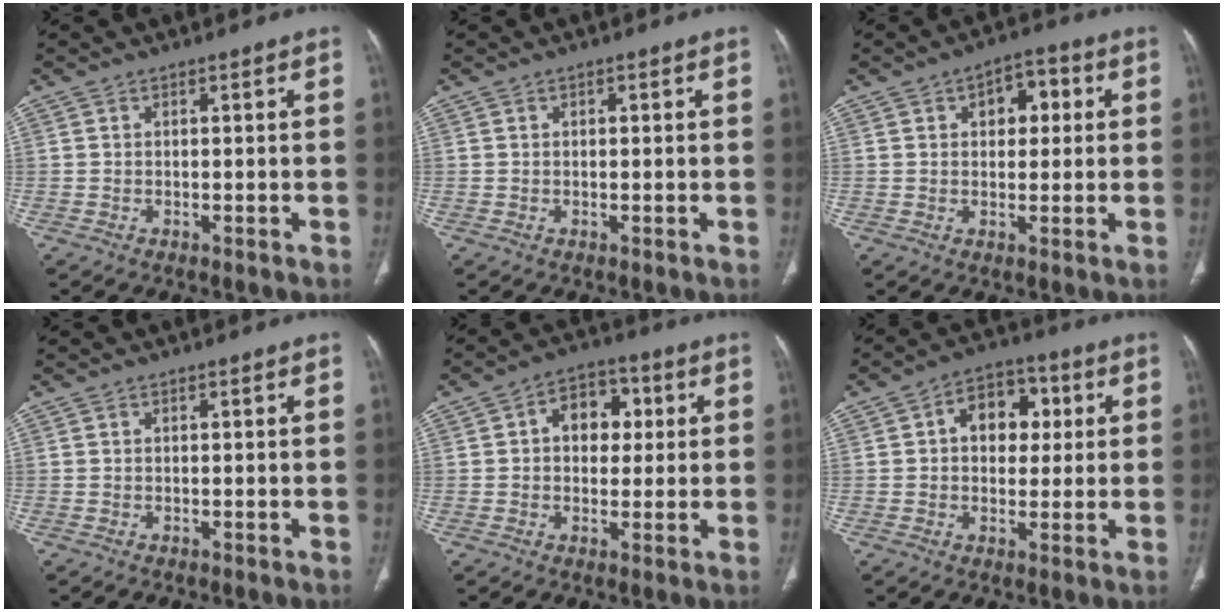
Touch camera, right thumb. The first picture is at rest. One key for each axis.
{"total": 0.6, "fx": 0.2, "fy": 0.4, "fz": 0.4, "tx": -0.004, "ty": 0.001, "tz": 0.003}
{"total": 6.8, "fx": 2.0, "fy": 4.3, "fz": 4.9, "tx": -0.038, "ty": 0.008, "tz": 0.023}
{"total": 0.0}
{"total": 8.7, "fx": 1.7, "fy": 6.3, "fz": 5.8, "tx": -0.046, "ty": 0.012, "tz": 0.021}
{"total": 10.0, "fx": 2.1, "fy": 7.1, "fz": 6.7, "tx": -0.060, "ty": 0.012, "tz": 0.027}